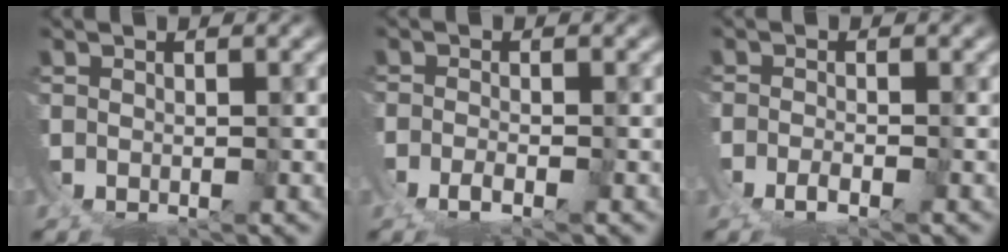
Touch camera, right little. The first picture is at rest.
{"total": 1.8, "force": [-1.5, 0.2, 1.0], "torque": [-0.013, -0.002, -0.035]}
{"total": 1.8, "force": [-1.6, 0.2, 0.9], "torque": [-0.011, -0.001, -0.036]}